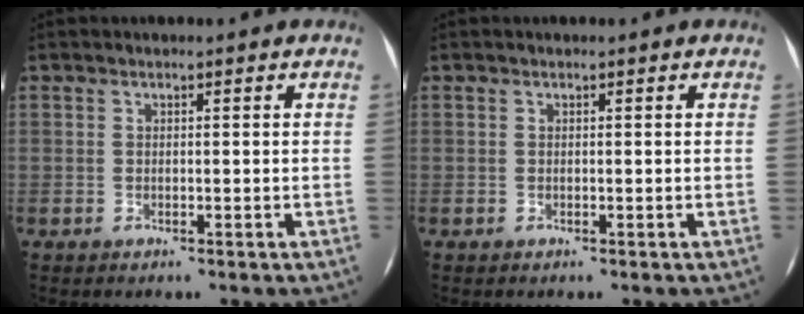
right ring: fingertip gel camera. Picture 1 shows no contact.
{"total": 0.0}